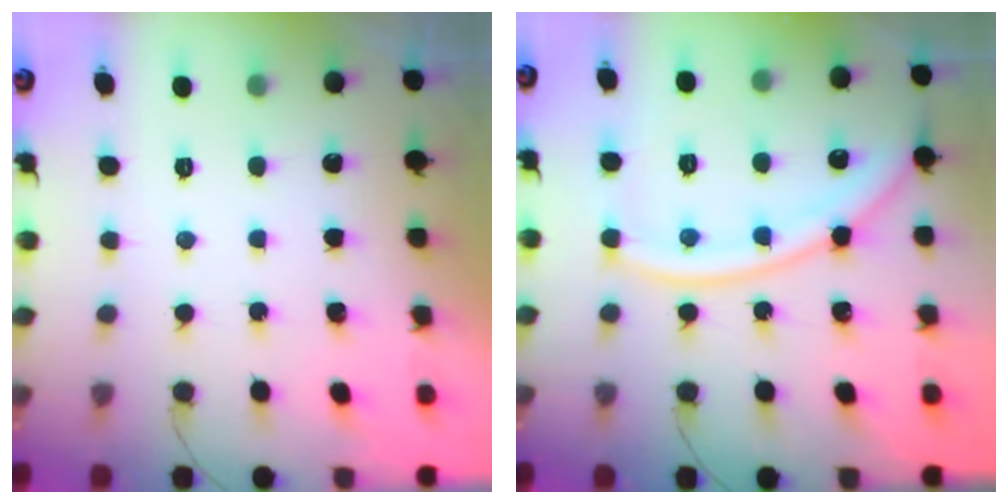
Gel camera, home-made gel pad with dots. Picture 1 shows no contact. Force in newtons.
{"total": 13.5, "press": 13.4, "slide": 1.8}